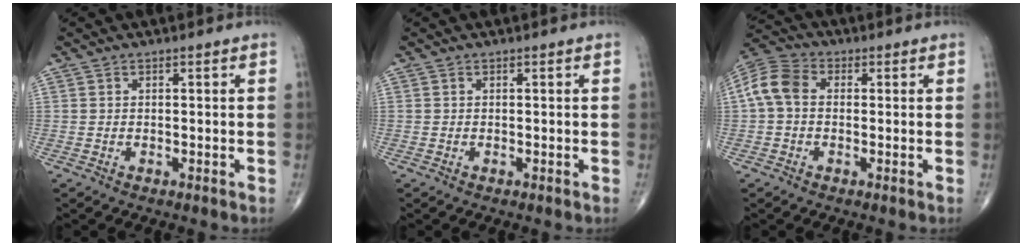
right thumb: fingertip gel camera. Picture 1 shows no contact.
{"total": 0.0}
{"total": 7.7, "force": [0.3, 5.6, 5.3], "torque": [-0.108, 0.026, -0.003]}